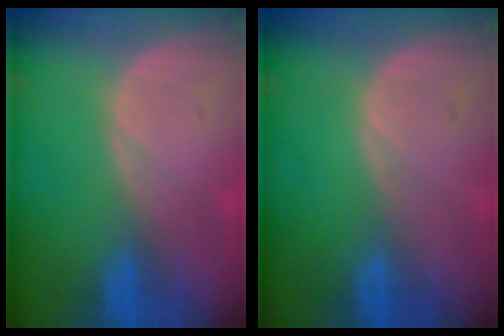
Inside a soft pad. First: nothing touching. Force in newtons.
{"total": 0.0}